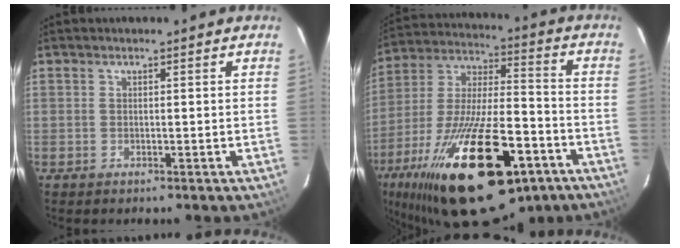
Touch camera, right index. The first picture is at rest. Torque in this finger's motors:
{"motor_torque": [1.96, -0.18, 1.05, 0.21]}